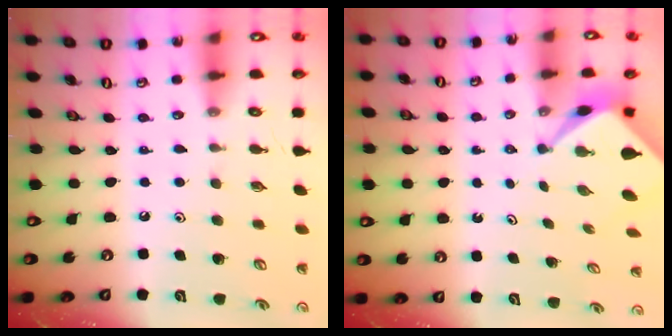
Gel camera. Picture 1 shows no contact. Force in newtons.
{"total": 2.1, "press": 2.1, "slide": 0.3}